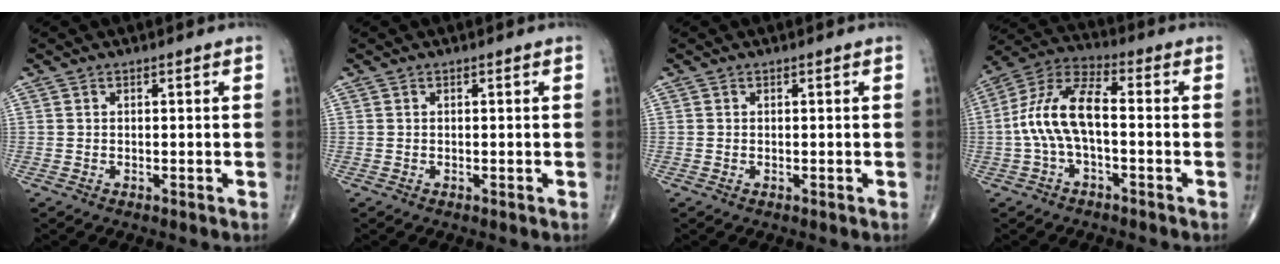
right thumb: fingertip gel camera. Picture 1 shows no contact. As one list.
[{"total": 0.0}, {"total": 0.0}, {"total": 11.7, "force": [-1.2, 5.4, 10.4], "torque": [-0.216, 0.043, -0.031]}]